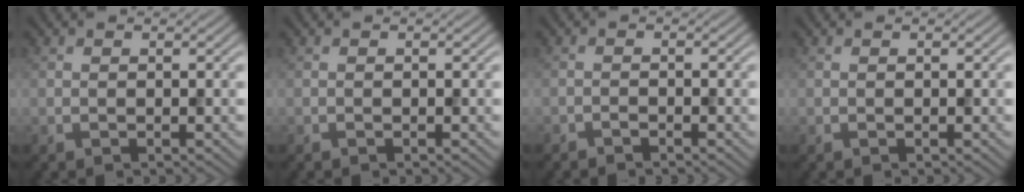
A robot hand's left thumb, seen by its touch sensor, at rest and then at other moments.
{"total": 0.0}
{"total": 1.0, "force": [-1.0, 0.2, 0.2], "torque": [-0.004, 0.000, -0.021]}
{"total": 0.0}